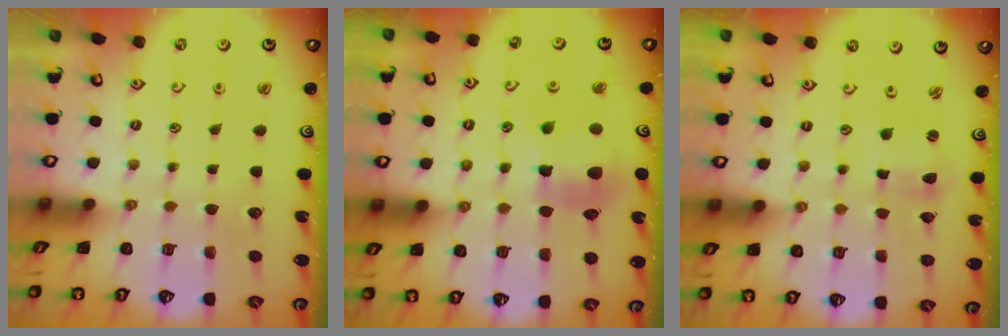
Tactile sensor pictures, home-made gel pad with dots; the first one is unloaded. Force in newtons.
{"total": 9.1, "press": 9.0, "slide": 1.1}
{"total": 1.5, "press": 1.4, "slide": 0.2}